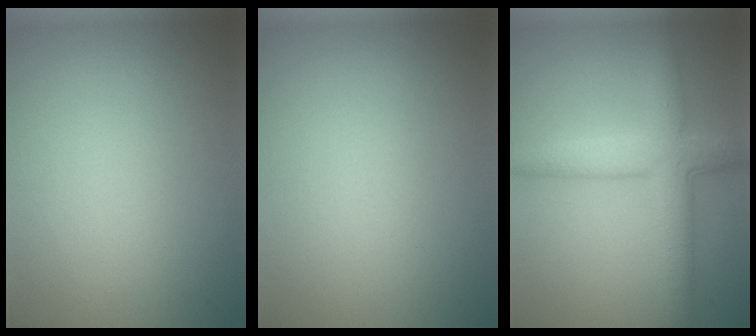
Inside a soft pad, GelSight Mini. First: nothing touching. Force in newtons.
{"total": 0.0}
{"total": 5.3, "press": 5.3, "slide": 0.1}